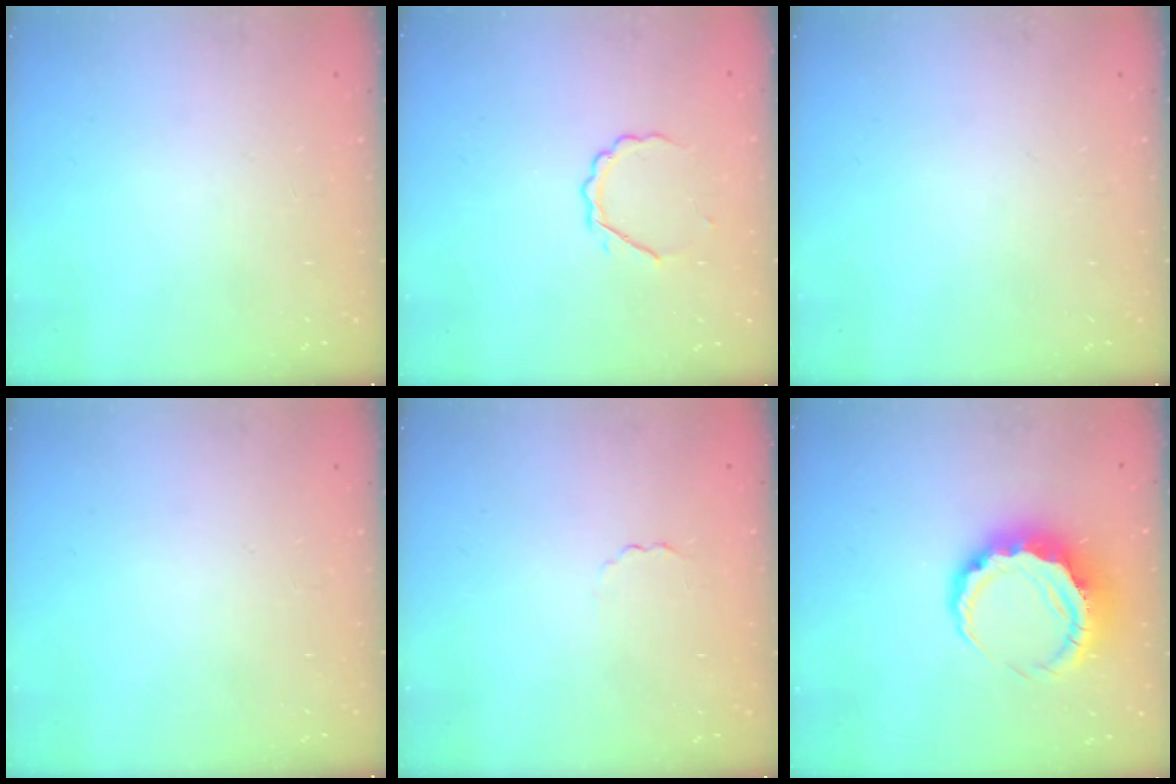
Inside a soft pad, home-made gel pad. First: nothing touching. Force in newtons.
{"total": 4.2, "press": 4.2, "slide": 0.7}
{"total": 0.0}
{"total": 0.0}
{"total": 1.4, "press": 1.3, "slide": 0.4}
{"total": 9.6, "press": 9.4, "slide": 2.0}